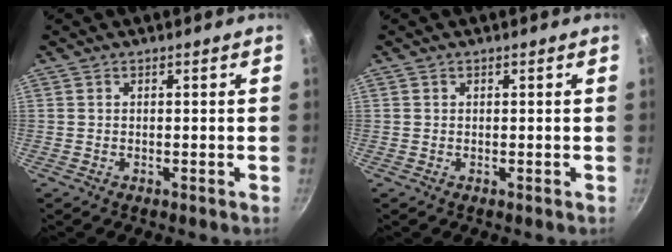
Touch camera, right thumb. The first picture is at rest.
{"total": 0.0}